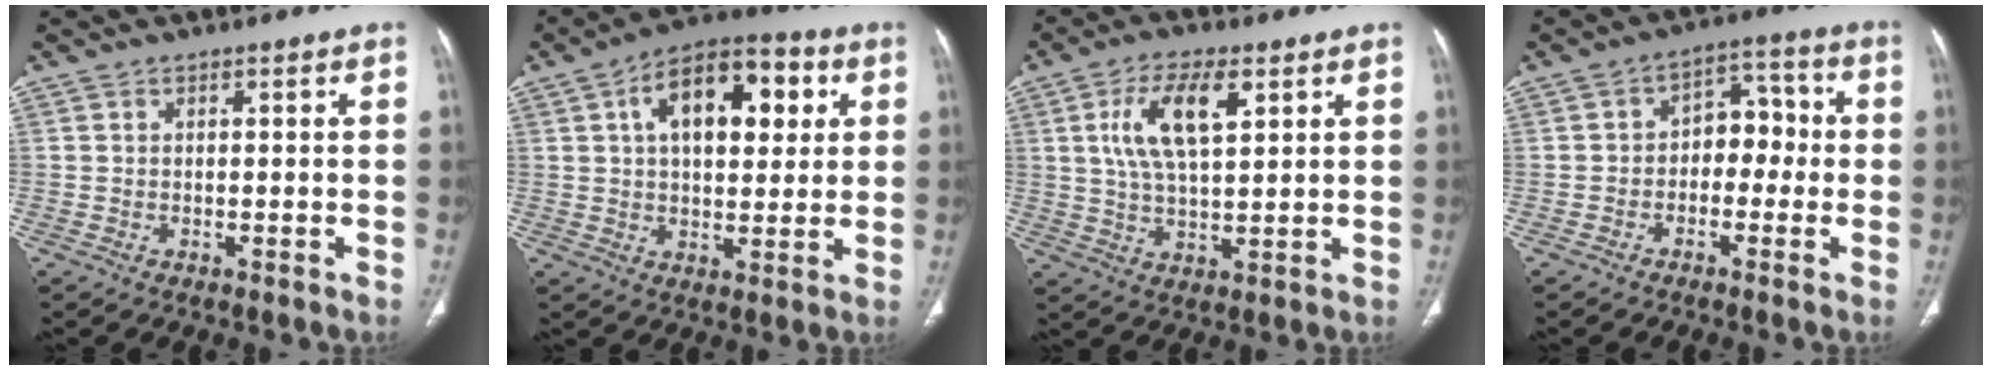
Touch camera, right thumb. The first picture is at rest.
{"total": 16.1, "force": [4.7, 8.8, 12.6], "torque": [-0.159, 0.014, 0.068]}
{"total": 11.0, "force": [3.8, 4.7, 9.1], "torque": [-0.172, -0.005, 0.073]}
{"total": 7.4, "force": [-1.0, 5.3, 5.1], "torque": [-0.037, 0.038, -0.030]}